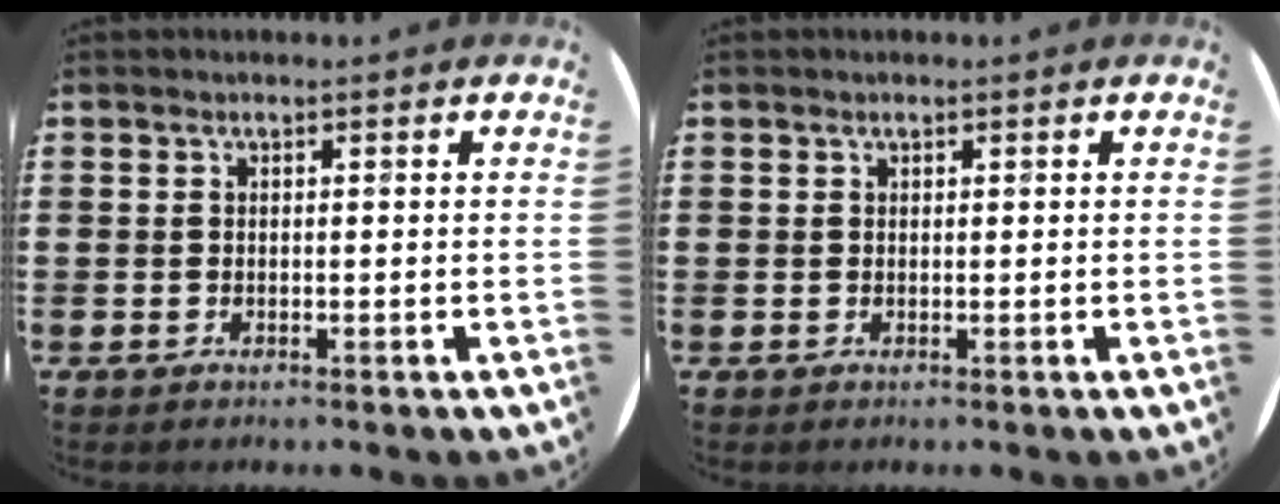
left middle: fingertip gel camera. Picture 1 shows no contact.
{"total": 0.0}